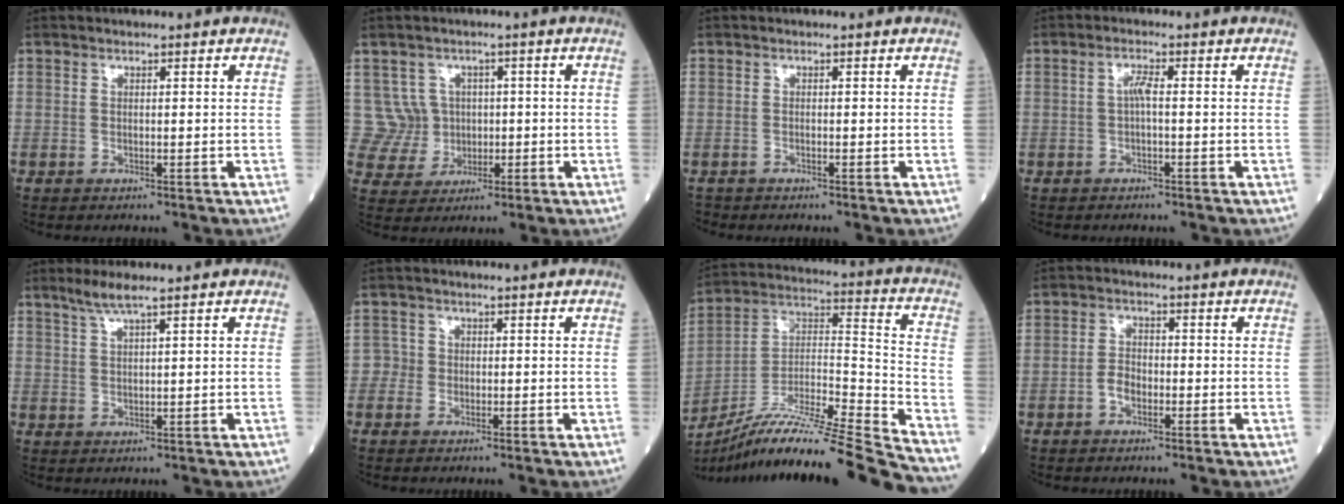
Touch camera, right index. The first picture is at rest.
{"total": 5.5, "force": [0.9, 5.4, -0.1], "torque": [0.013, 0.015, 0.024]}
{"total": 1.0, "force": [-0.9, 0.3, -0.3], "torque": [0.000, -0.001, -0.015]}
{"total": 1.8, "force": [-0.2, 0.2, 1.8], "torque": [-0.035, 0.003, -0.004]}
{"total": 3.0, "force": [2.3, -0.3, 1.9], "torque": [-0.050, 0.004, 0.052]}
{"total": 1.6, "force": [-0.7, 1.4, -0.2], "torque": [0.013, 0.010, -0.019]}
{"total": 24.1, "force": [-20.9, -1.3, 11.9], "torque": [-0.198, -0.008, -0.355]}
{"total": 2.5, "force": [-1.3, 1.4, 1.6], "torque": [-0.029, 0.007, -0.024]}